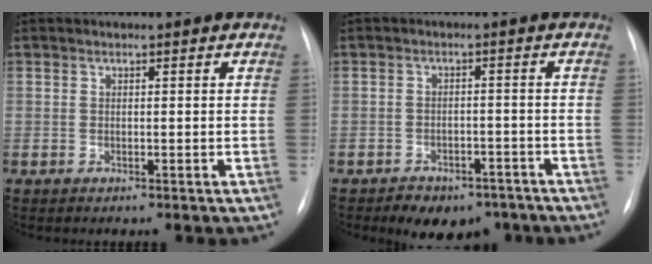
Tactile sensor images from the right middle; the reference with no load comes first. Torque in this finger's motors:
{"motor_torque": [0.36, -0.36, 0.12, 0.03]}